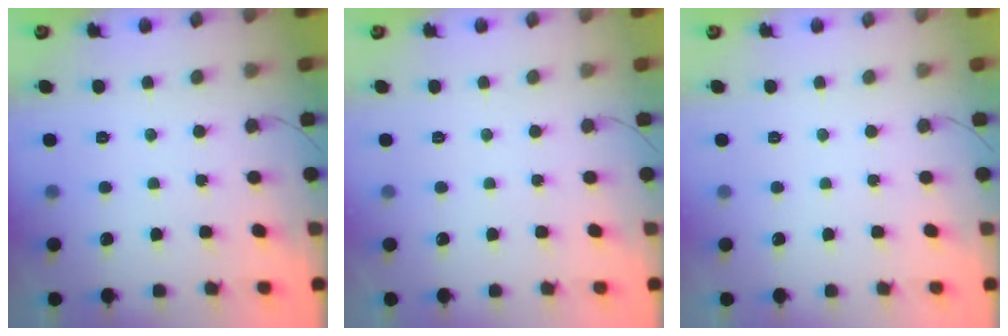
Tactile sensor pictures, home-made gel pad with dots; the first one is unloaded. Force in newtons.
{"total": 0.0}
{"total": 0.0}